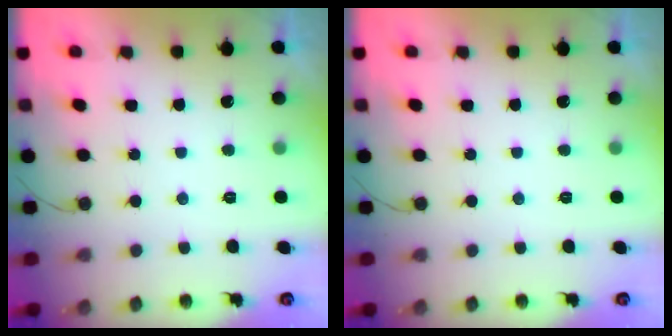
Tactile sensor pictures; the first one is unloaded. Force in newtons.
{"total": 0.0}